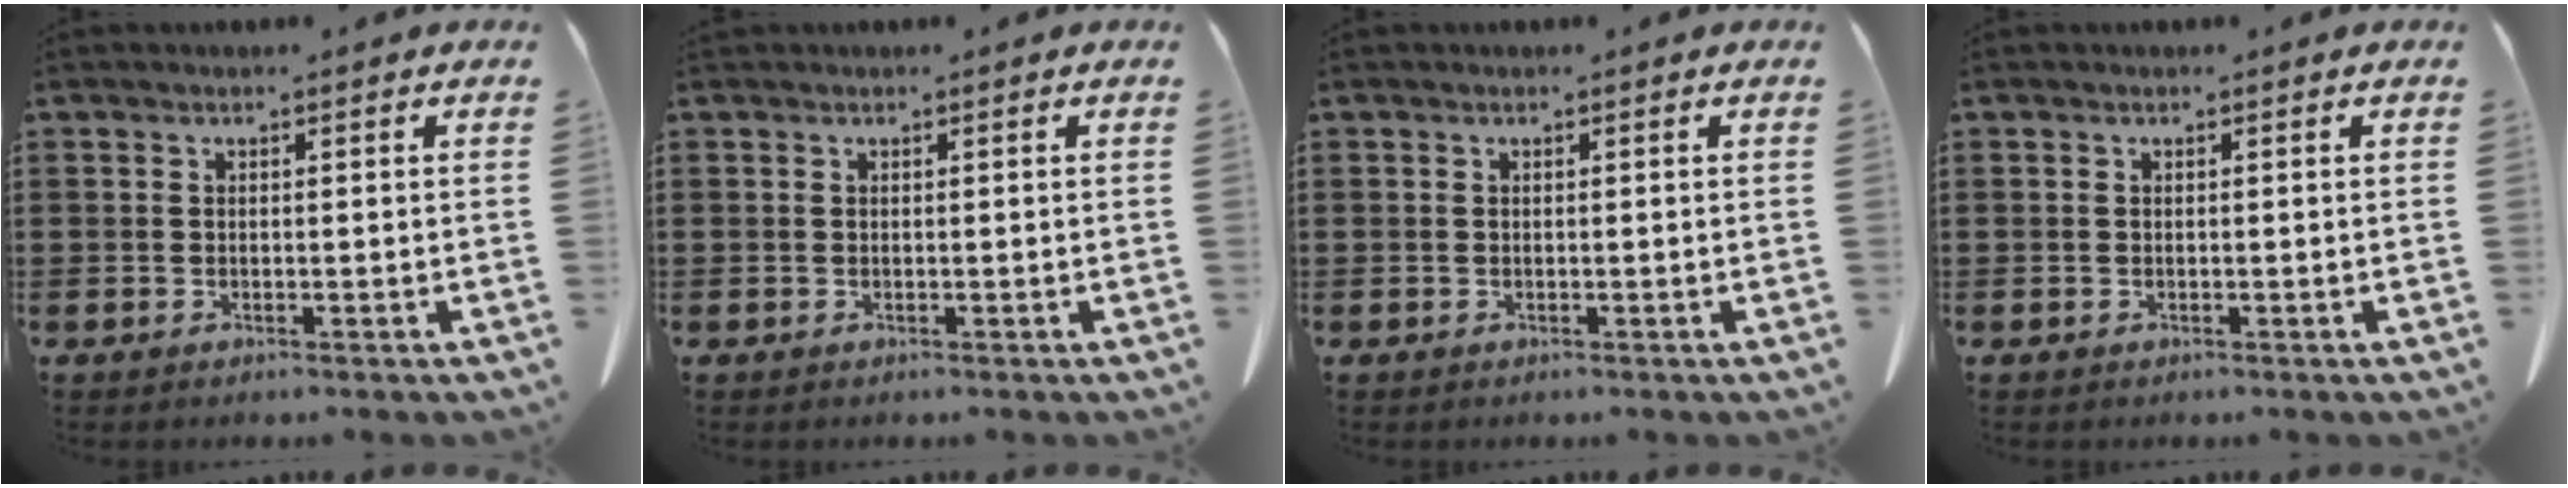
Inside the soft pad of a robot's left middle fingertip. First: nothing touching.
{"total": 0.0}
{"total": 0.0}
{"total": 0.0}